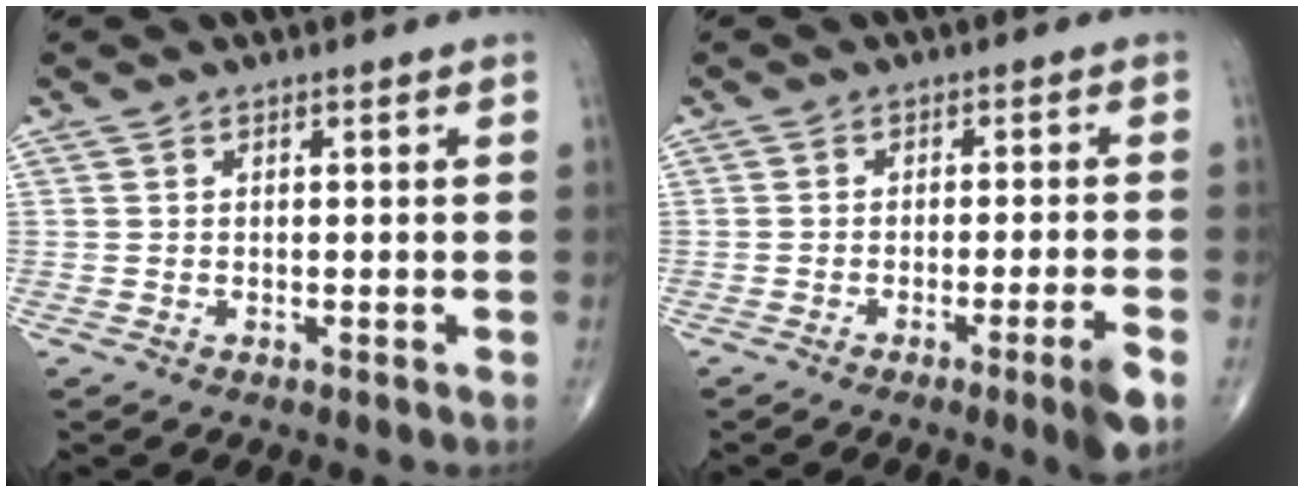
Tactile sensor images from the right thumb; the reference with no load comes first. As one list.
[{"total": 5.0, "force": [-2.8, -0.2, 4.2], "torque": [-0.068, 0.004, -0.044]}]